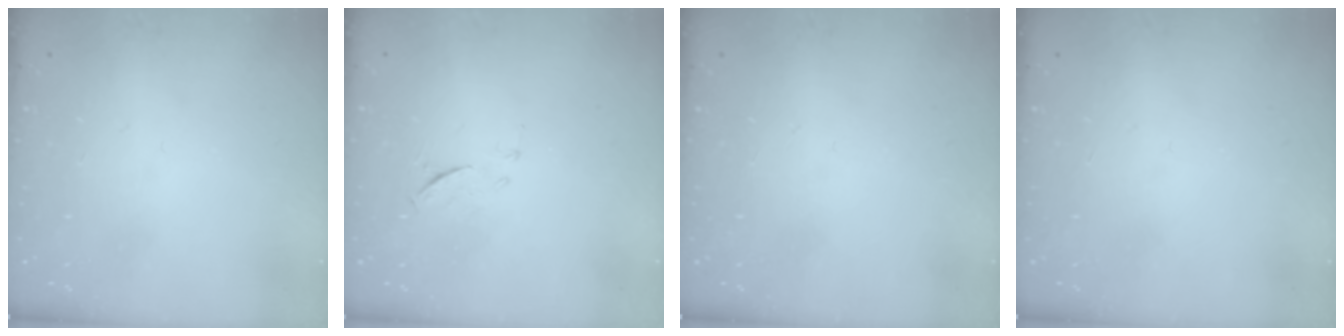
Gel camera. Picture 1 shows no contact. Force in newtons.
{"total": 6.3, "press": 6.2, "slide": 0.6}
{"total": 0.0}
{"total": 0.0}